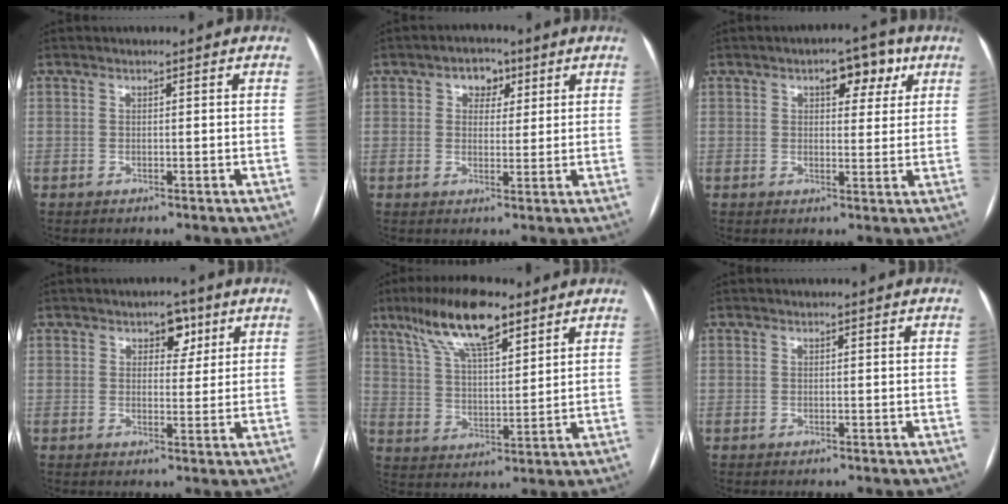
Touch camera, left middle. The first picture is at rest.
{"total": 4.0, "force": [1.9, 2.9, 2.1], "torque": [-0.028, 0.011, 0.028]}
{"total": 5.7, "force": [2.8, 2.9, 3.9], "torque": [-0.046, 0.017, 0.036]}
{"total": 3.7, "force": [2.0, 2.3, 2.1], "torque": [-0.022, 0.006, 0.027]}
{"total": 12.8, "force": [8.5, 3.4, 8.9], "torque": [-0.169, 0.019, 0.157]}
{"total": 0.0}